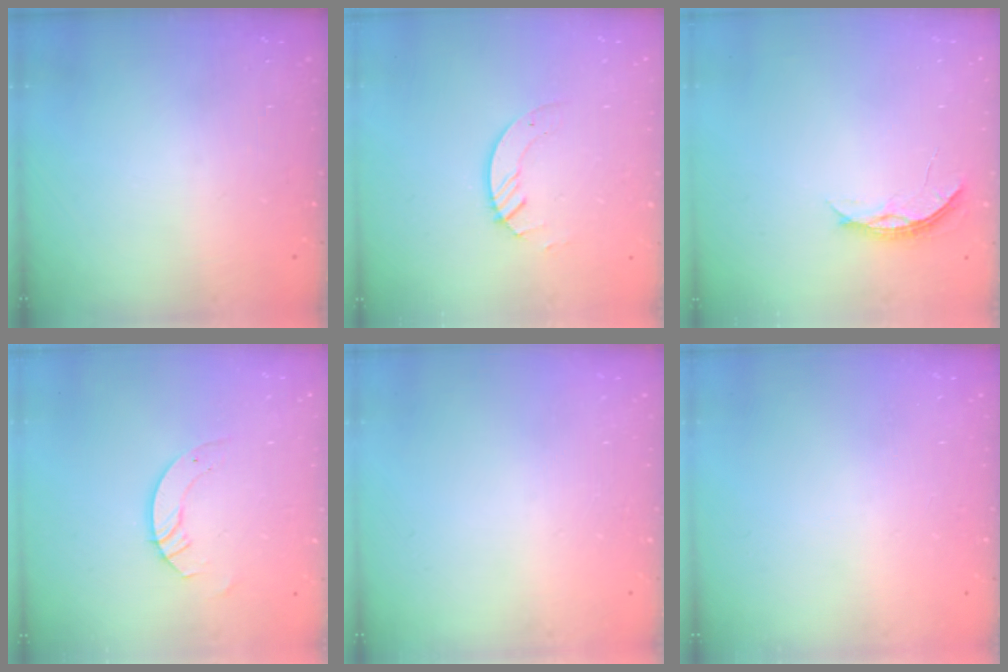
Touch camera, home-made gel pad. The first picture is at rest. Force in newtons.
{"total": 2.8, "press": 2.8, "slide": 0.3}
{"total": 3.9, "press": 3.9, "slide": 0.4}
{"total": 3.3, "press": 3.3, "slide": 0.2}
{"total": 0.0}
{"total": 0.0}